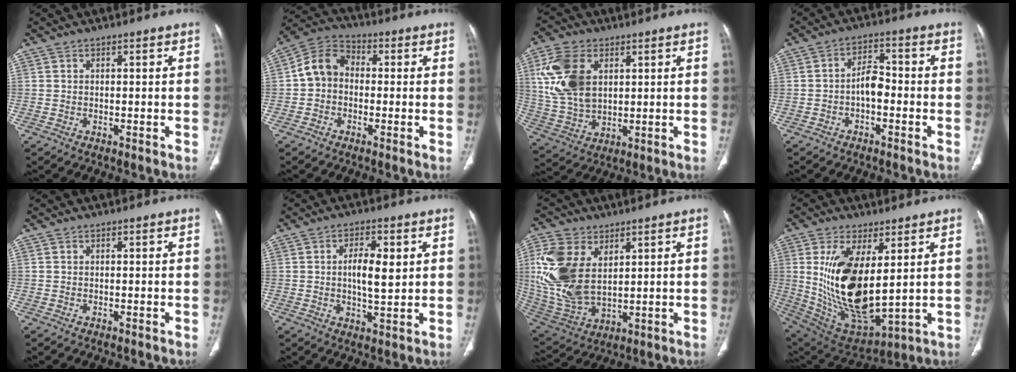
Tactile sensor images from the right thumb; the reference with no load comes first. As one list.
[{"total": 8.1, "force": [-0.4, 6.6, 4.7], "torque": [-0.070, 0.029, -0.024]}, {"total": 14.2, "force": [4.0, 9.2, 10.0], "torque": [-0.199, -0.007, 0.087]}, {"total": 4.8, "force": [-1.4, 2.6, 3.7], "torque": [-0.050, 0.028, -0.030]}, {"total": 0.0}, {"total": 7.1, "force": [1.3, 2.7, 6.4], "torque": [-0.101, -0.009, 0.024]}, {"total": 17.0, "force": [4.8, 10.6, 12.4], "torque": [-0.265, -0.020, 0.107]}, {"total": 20.2, "force": [3.5, 9.1, 17.7], "torque": [-0.331, -0.034, 0.091]}]